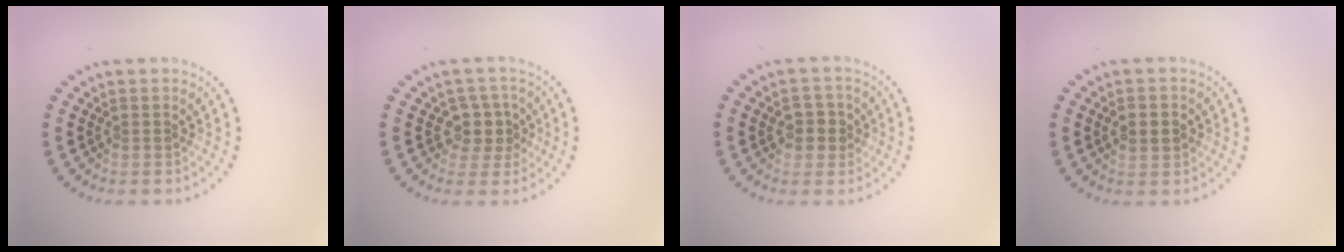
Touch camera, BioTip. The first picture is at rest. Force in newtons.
{"total": 2.6, "press": 2.2, "slide": 1.4}
{"total": 2.5, "press": 2.5, "slide": 0.5}
{"total": 2.2, "press": 2.2, "slide": 0.3}